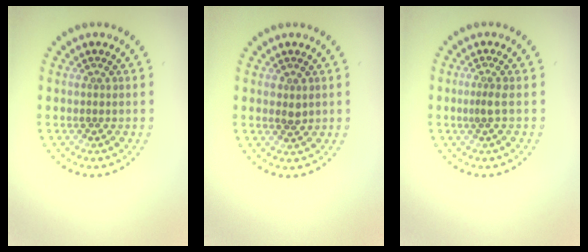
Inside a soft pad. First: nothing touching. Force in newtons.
{"total": 0.8, "press": 0.8, "slide": 0.2}
{"total": 0.8, "press": 0.5, "slide": 0.6}